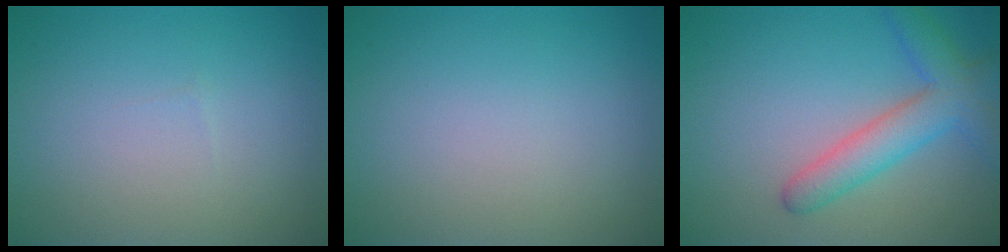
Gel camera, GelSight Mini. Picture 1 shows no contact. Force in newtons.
{"total": 0.0}
{"total": 4.7, "press": 4.7, "slide": 0.2}